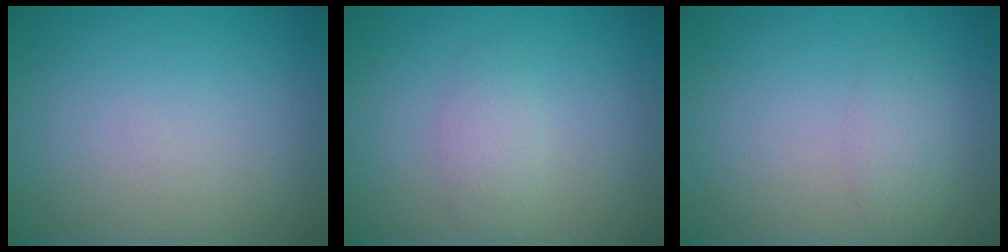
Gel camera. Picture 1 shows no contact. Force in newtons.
{"total": 1.7, "press": 1.7, "slide": 0.0}
{"total": 1.8, "press": 1.8, "slide": 0.1}